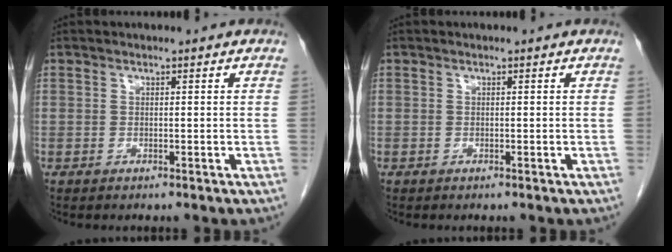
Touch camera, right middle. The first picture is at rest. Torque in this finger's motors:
{"motor_torque": [0.58, -0.89, -0.02, -0.07]}